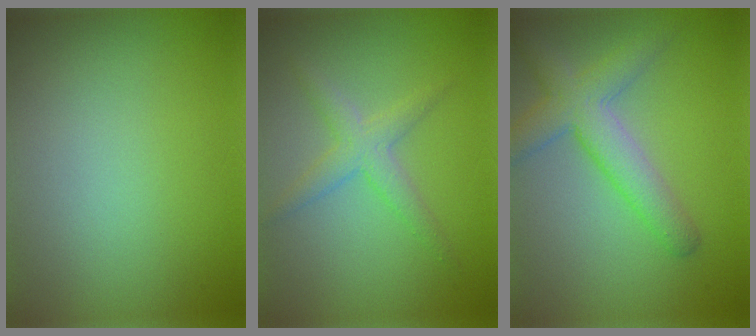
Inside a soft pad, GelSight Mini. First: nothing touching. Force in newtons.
{"total": 2.5, "press": 2.5, "slide": 0.1}
{"total": 4.7, "press": 4.7, "slide": 0.2}